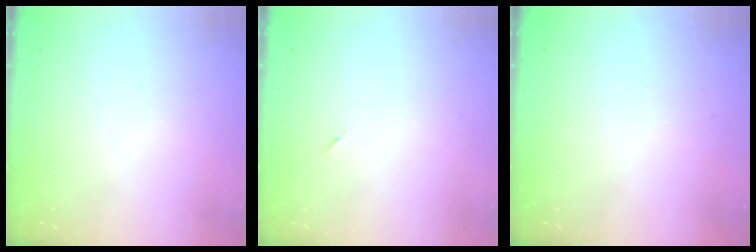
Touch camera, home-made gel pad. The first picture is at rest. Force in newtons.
{"total": 2.6, "press": 2.3, "slide": 1.2}
{"total": 0.0}